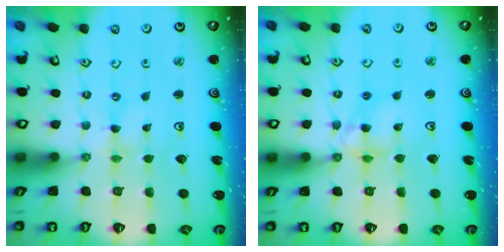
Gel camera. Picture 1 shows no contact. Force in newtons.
{"total": 8.6, "press": 8.5, "slide": 0.8}